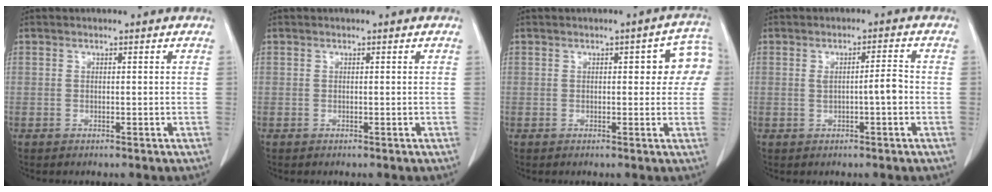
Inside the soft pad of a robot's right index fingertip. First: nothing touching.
{"total": 0.0}
{"total": 6.8, "force": [1.4, 2.4, 6.2], "torque": [-0.057, 0.024, 0.010]}
{"total": 3.5, "force": [-0.4, 0.4, 3.4], "torque": [-0.056, 0.005, -0.005]}